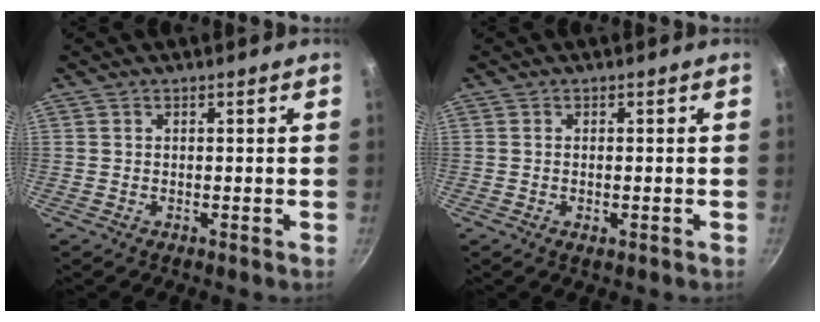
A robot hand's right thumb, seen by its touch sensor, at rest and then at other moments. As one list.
[{"total": 1.4, "force": [-0.5, 0.6, 1.2], "torque": [-0.024, -0.002, -0.007]}]